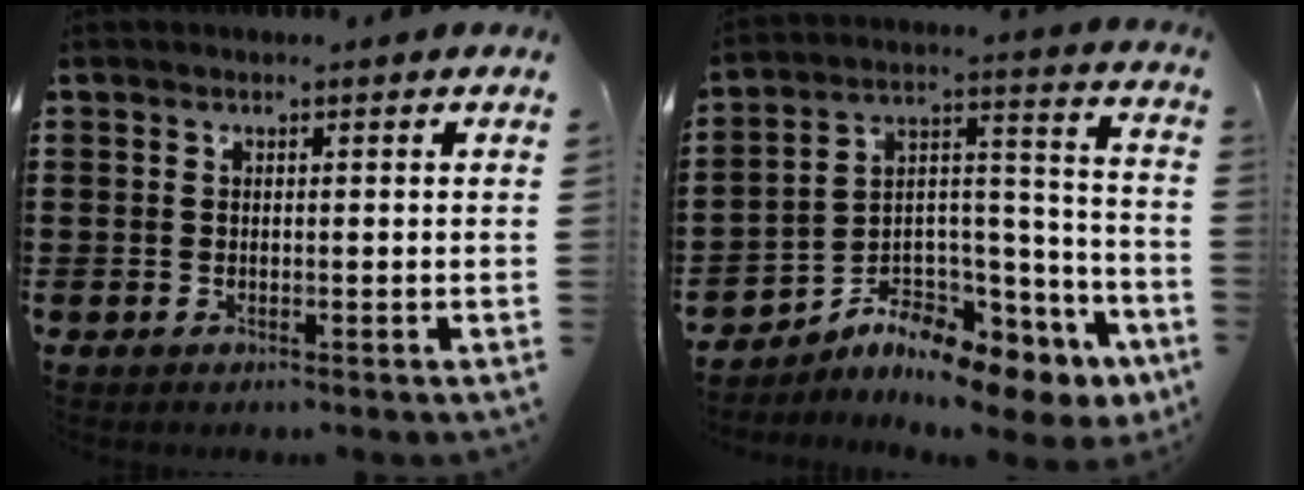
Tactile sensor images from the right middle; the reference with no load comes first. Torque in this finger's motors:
{"motor_torque": [2.09, -0.05, 0.33, 0.14]}